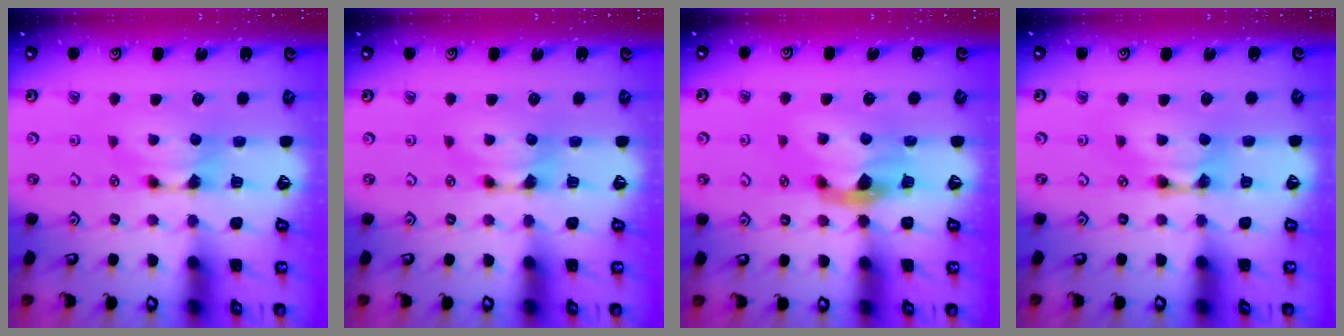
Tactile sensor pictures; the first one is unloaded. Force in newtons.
{"total": 0.0}
{"total": 2.8, "press": 2.5, "slide": 1.3}
{"total": 2.2, "press": 2.2, "slide": 0.1}